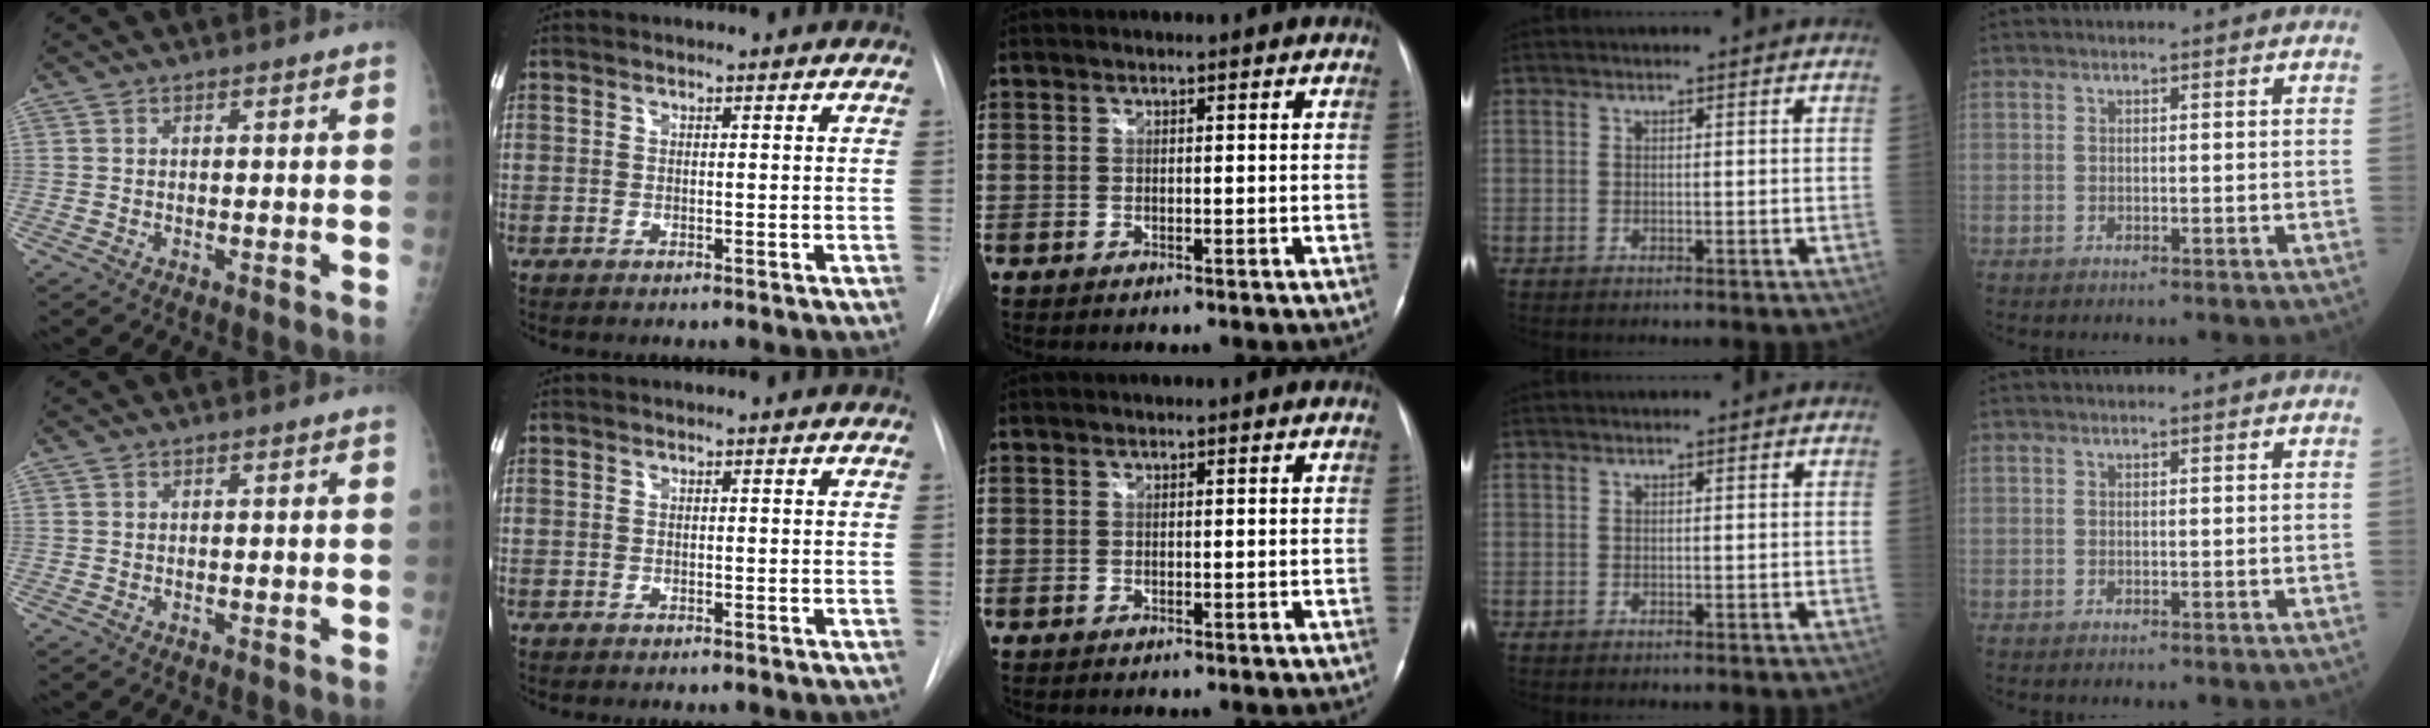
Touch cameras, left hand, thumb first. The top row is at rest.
{}